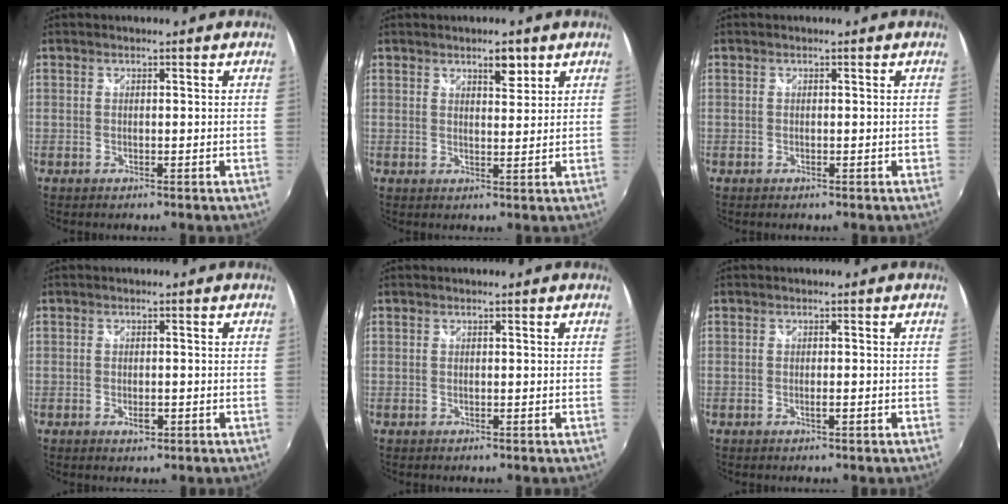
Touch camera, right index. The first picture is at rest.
{"total": 3.5, "force": [2.3, 1.3, 2.2], "torque": [-0.030, 0.002, 0.036]}
{"total": 1.0, "force": [-0.5, 0.4, 0.8], "torque": [-0.009, 0.001, -0.005]}
{"total": 2.1, "force": [-0.8, 1.1, 1.6], "torque": [-0.027, -0.004, -0.013]}
{"total": 0.0}
{"total": 1.3, "force": [-0.6, 0.0, 1.1], "torque": [-0.018, 0.000, -0.010]}